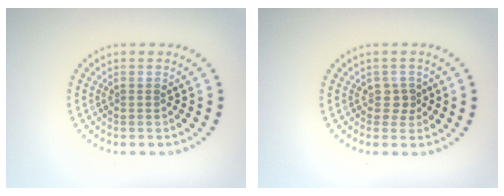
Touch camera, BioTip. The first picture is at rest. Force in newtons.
{"total": 1.2, "press": 1.0, "slide": 0.6}